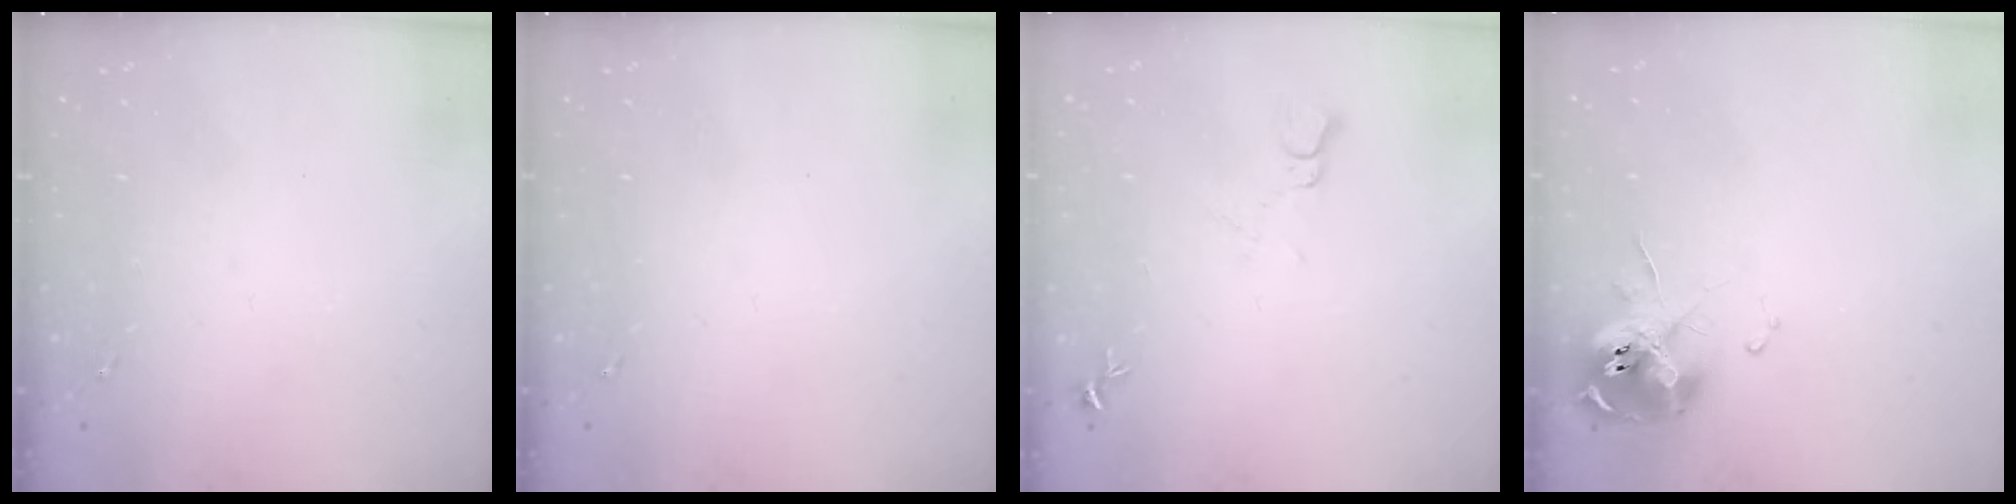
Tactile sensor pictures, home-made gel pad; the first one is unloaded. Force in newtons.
{"total": 0.0}
{"total": 5.6, "press": 5.5, "slide": 0.6}
{"total": 11.5, "press": 11.4, "slide": 1.8}